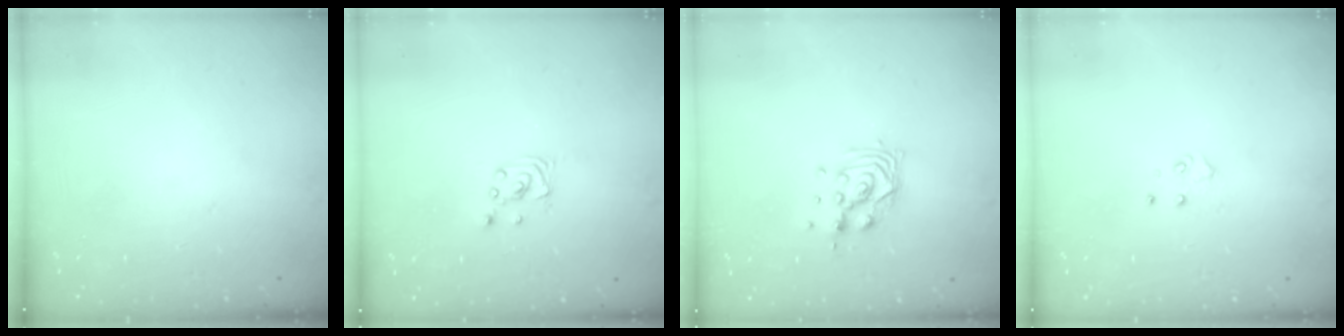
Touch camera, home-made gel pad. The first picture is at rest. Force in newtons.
{"total": 2.3, "press": 2.3, "slide": 0.2}
{"total": 8.5, "press": 8.5, "slide": 0.8}
{"total": 4.2, "press": 4.2, "slide": 0.4}